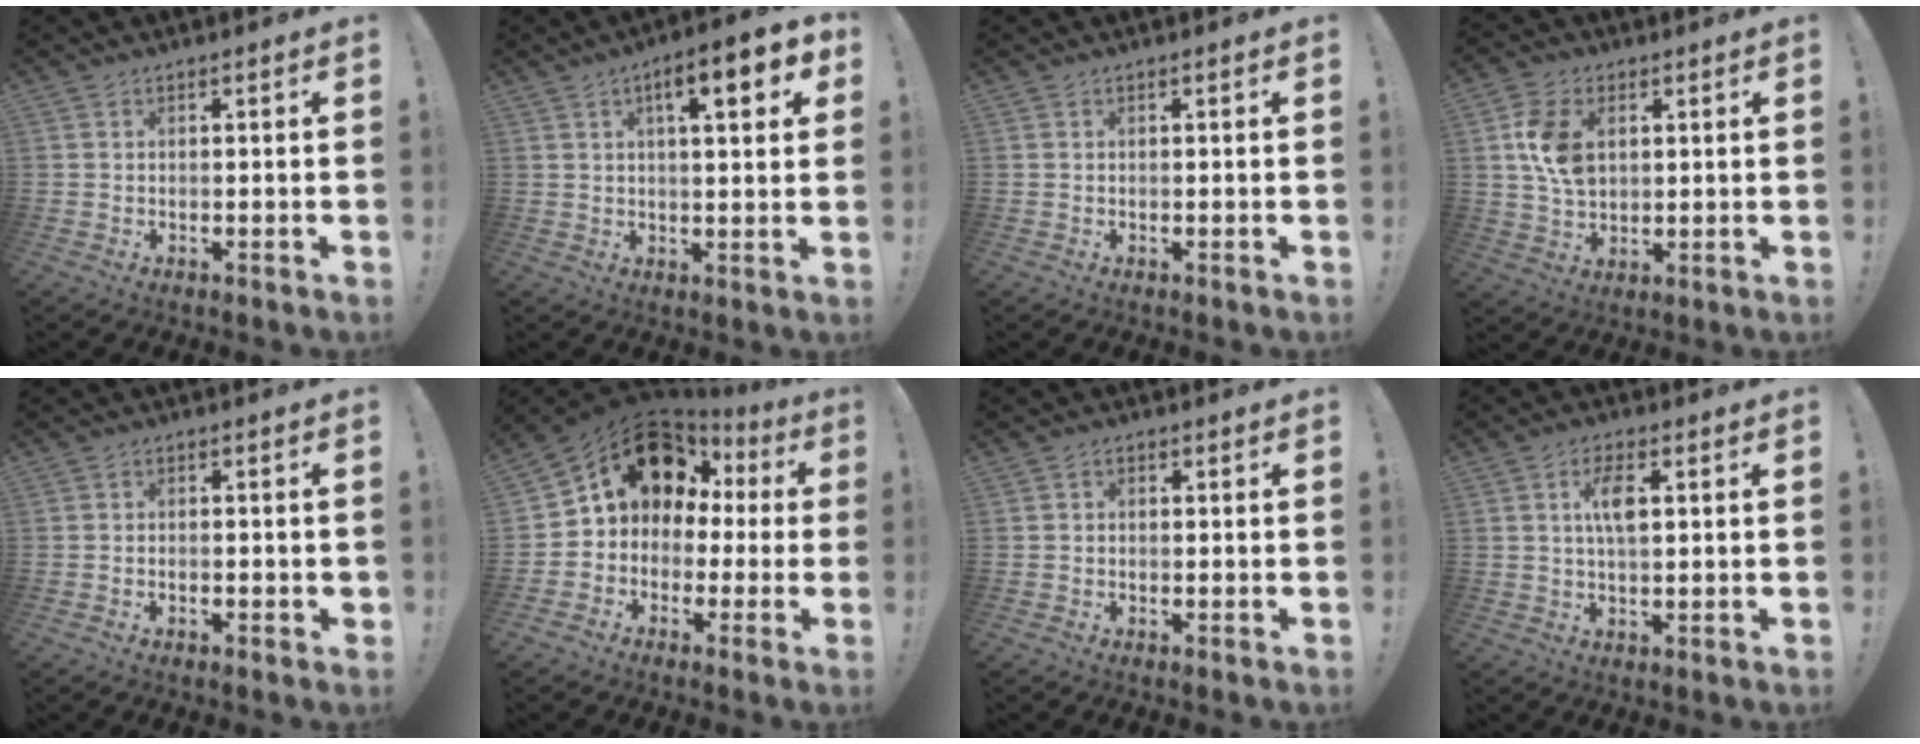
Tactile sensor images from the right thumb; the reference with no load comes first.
{"total": 9.8, "force": [3.9, 2.4, 8.7], "torque": [-0.111, -0.013, 0.054]}
{"total": 0.0}
{"total": 10.9, "force": [2.8, 7.6, 7.3], "torque": [-0.127, -0.002, 0.051]}
{"total": 1.2, "force": [-0.5, 0.7, 0.9], "torque": [-0.011, 0.003, -0.009]}
{"total": 13.7, "force": [5.0, 10.4, 7.3], "torque": [-0.111, -0.024, 0.099]}
{"total": 1.2, "force": [-0.6, 0.8, 0.6], "torque": [-0.014, 0.006, -0.011]}
{"total": 6.7, "force": [1.4, 2.9, 5.9], "torque": [-0.097, 0.003, 0.020]}